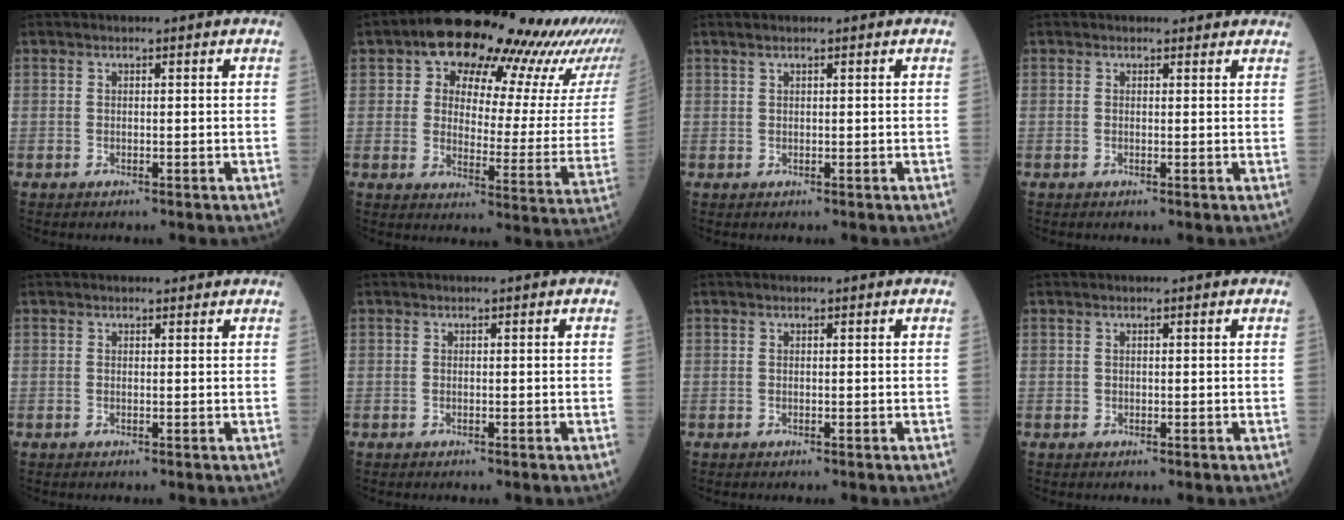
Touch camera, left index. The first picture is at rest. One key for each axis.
{"total": 21.0, "fx": 16.0, "fy": 7.0, "fz": 11.8, "tx": -0.139, "ty": -0.005, "tz": 0.180}
{"total": 0.9, "fx": 0.7, "fy": 0.1, "fz": 0.5, "tx": -0.015, "ty": 0.010, "tz": 0.017}
{"total": 2.0, "fx": 1.7, "fy": 1.0, "fz": 0.1, "tx": -0.002, "ty": 0.003, "tz": 0.008}
{"total": 0.8, "fx": 0.7, "fy": 0.4, "fz": 0.0, "tx": -0.007, "ty": 0.001, "tz": 0.007}
{"total": 0.0}
{"total": 0.0}
{"total": 0.0}